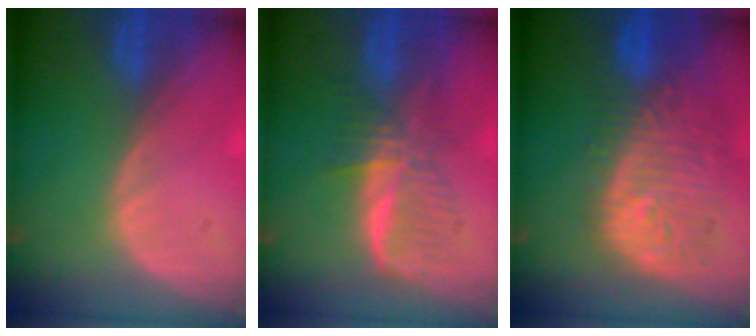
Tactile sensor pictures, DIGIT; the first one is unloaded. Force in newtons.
{"total": 6.2, "press": 6.2, "slide": 0.7}
{"total": 12.0, "press": 10.7, "slide": 5.3}